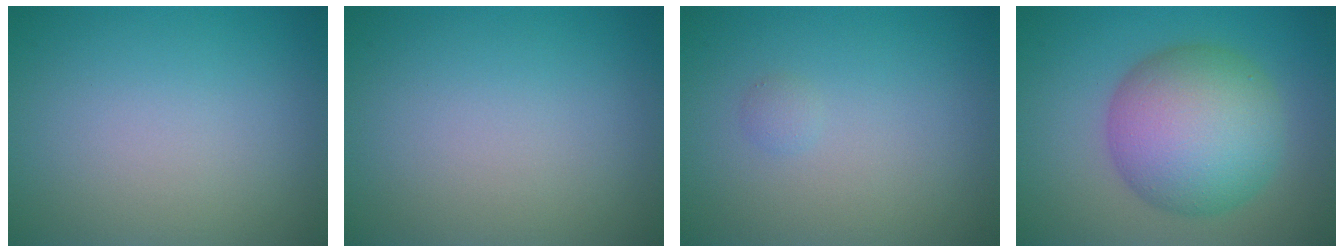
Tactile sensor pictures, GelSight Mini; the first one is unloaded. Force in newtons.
{"total": 0.0}
{"total": 0.6, "press": 0.6, "slide": 0.1}
{"total": 9.7, "press": 9.7, "slide": 0.1}